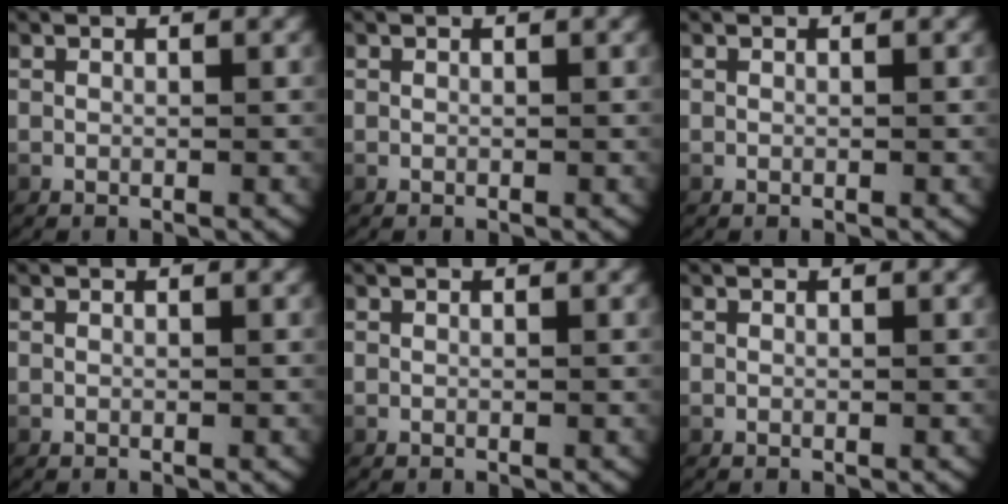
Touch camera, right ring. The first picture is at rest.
{"total": 0.0}
{"total": 0.0}
{"total": 0.0}
{"total": 0.0}
{"total": 0.0}